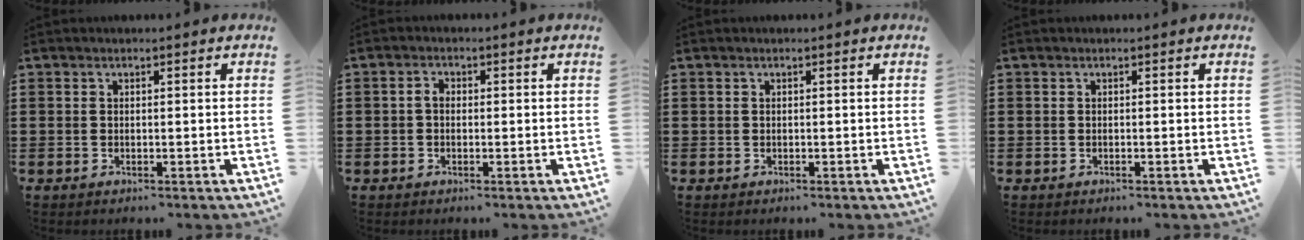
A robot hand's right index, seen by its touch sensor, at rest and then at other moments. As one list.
[{"total": 1.7, "force": [-0.2, 1.2, 1.3], "torque": [-0.025, 0.005, -0.004]}, {"total": 0.0}, {"total": 0.0}]